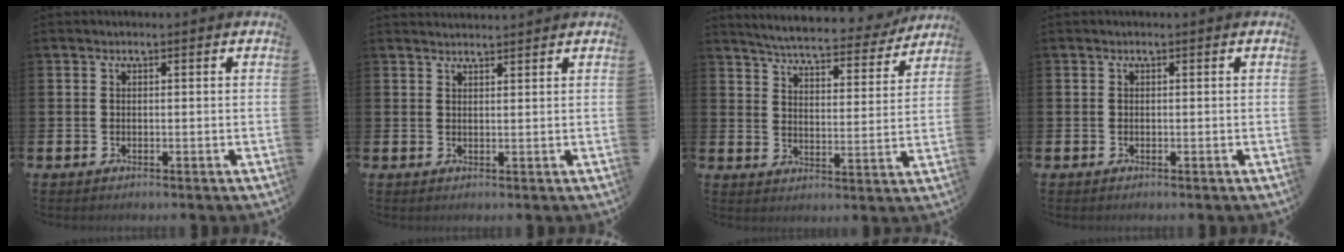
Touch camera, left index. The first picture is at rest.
{"total": 1.5, "force": [1.5, 0.1, 0.1], "torque": [-0.001, -0.007, 0.027]}
{"total": 5.8, "force": [5.5, 0.7, 1.7], "torque": [-0.050, -0.039, 0.090]}
{"total": 0.0}